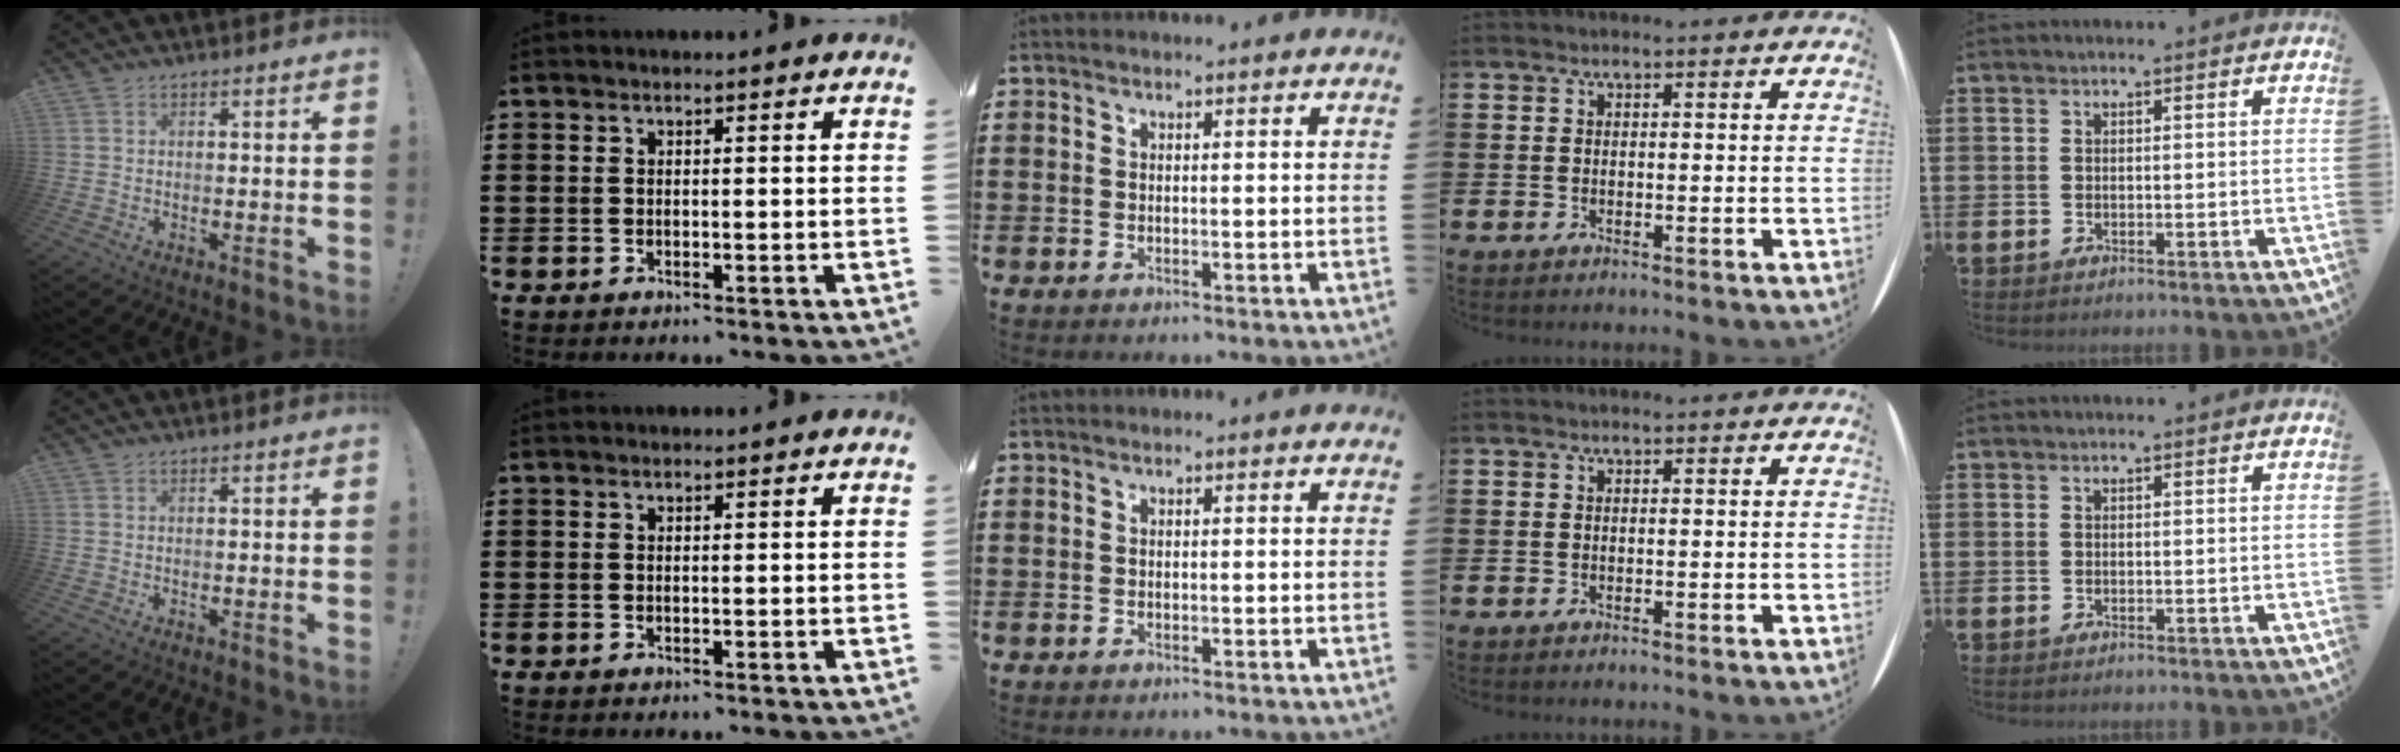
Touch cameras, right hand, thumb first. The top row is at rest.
{}